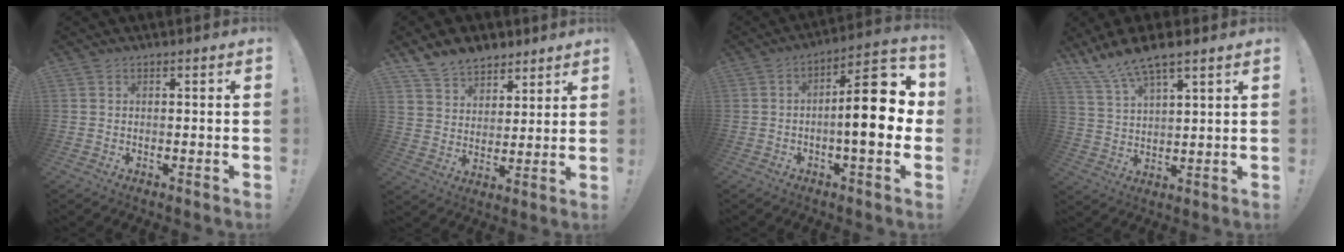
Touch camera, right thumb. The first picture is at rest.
{"total": 10.2, "force": [8.0, 6.0, 1.9], "torque": [-0.040, -0.060, 0.160]}
{"total": 17.8, "force": [0.5, 5.5, 16.9], "torque": [-0.222, -0.002, 0.002]}
{"total": 8.9, "force": [7.6, 1.2, 4.4], "torque": [-0.091, -0.042, 0.139]}